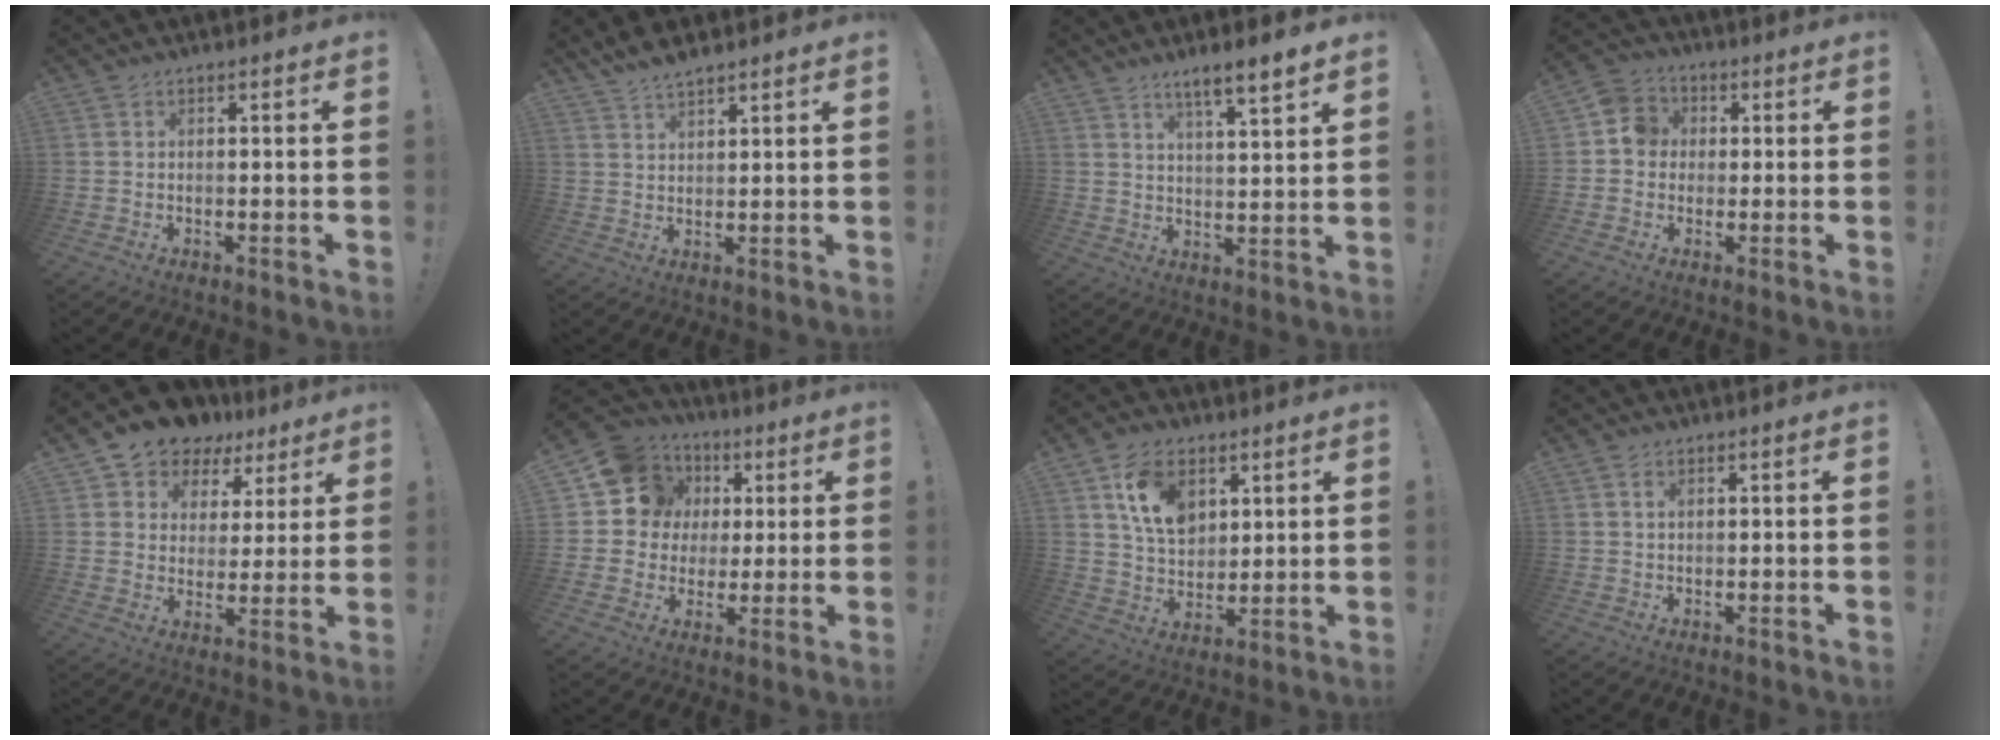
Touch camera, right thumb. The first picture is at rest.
{"total": 5.0, "force": [4.4, 1.1, 1.9], "torque": [-0.027, -0.028, 0.081]}
{"total": 7.0, "force": [5.3, 0.4, 4.5], "torque": [-0.067, -0.037, 0.088]}
{"total": 7.7, "force": [0.4, 7.4, 2.4], "torque": [-0.026, 0.015, 0.010]}
{"total": 9.7, "force": [7.5, 5.8, 2.1], "torque": [-0.045, -0.059, 0.139]}
{"total": 13.5, "force": [4.5, 12.1, 3.8], "torque": [-0.053, -0.019, 0.103]}
{"total": 12.8, "force": [5.8, 8.8, 7.3], "torque": [-0.113, -0.016, 0.112]}
{"total": 1.2, "force": [0.5, 0.6, 0.9], "torque": [-0.011, -0.001, 0.008]}